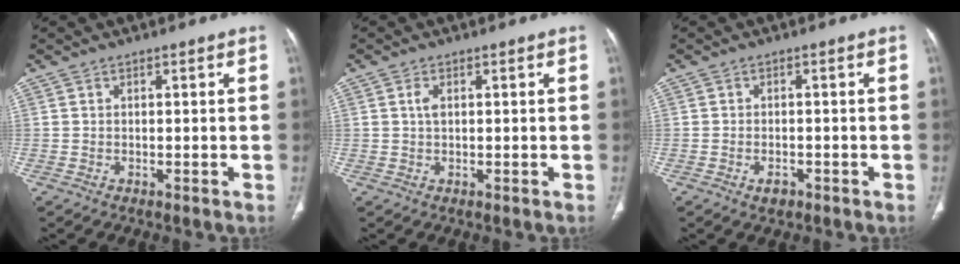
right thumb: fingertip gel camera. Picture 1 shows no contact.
{"total": 1.6, "force": [0.4, 0.9, 1.3], "torque": [-0.027, 0.004, 0.009]}
{"total": 2.1, "force": [-1.2, 1.3, 1.3], "torque": [-0.020, 0.006, -0.014]}